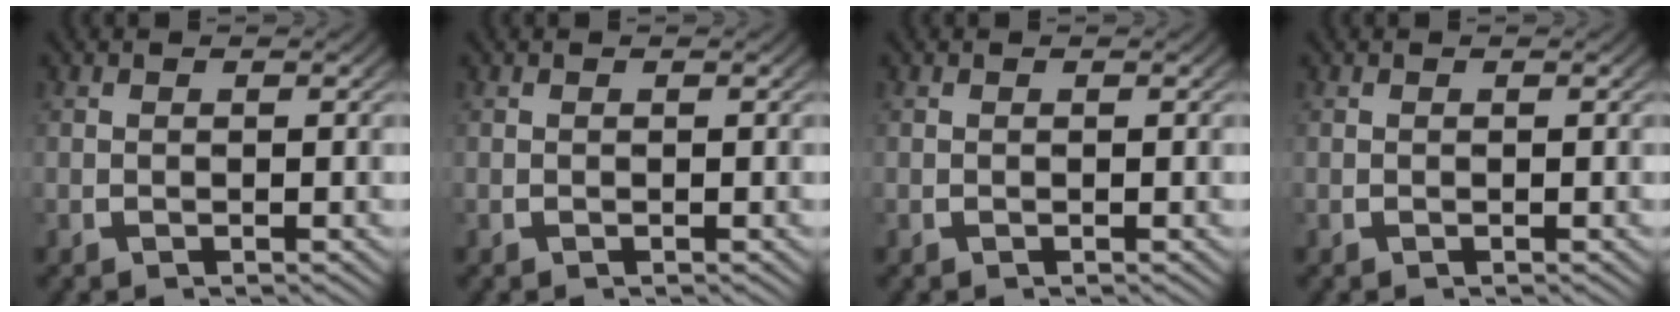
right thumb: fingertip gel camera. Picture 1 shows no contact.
{"total": 0.0}
{"total": 0.0}
{"total": 0.0}